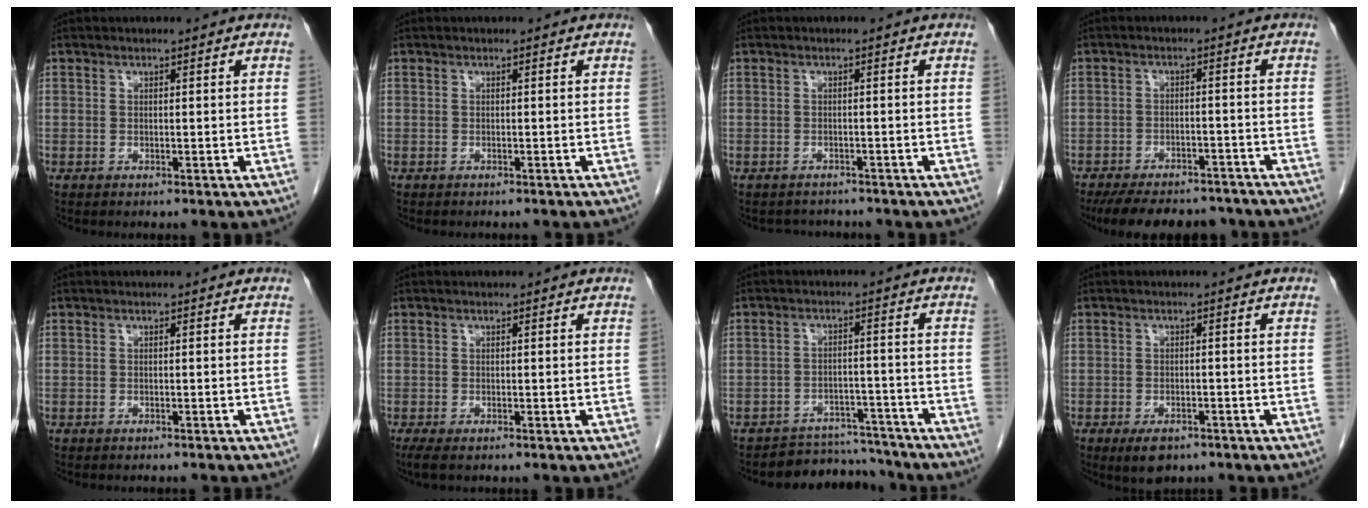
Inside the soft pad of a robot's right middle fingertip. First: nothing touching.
{"total": 2.4, "force": [-2.2, 0.3, 0.9], "torque": [-0.018, -0.005, -0.025]}
{"total": 2.8, "force": [-2.6, 1.0, -0.3], "torque": [0.001, -0.002, -0.039]}
{"total": 14.5, "force": [-12.5, 5.1, 5.4], "torque": [-0.105, 0.000, -0.167]}
{"total": 2.5, "force": [-2.3, 0.3, 1.0], "torque": [-0.019, -0.005, -0.026]}
{"total": 1.7, "force": [-1.3, 0.3, 1.2], "torque": [-0.025, -0.010, -0.021]}
{"total": 7.0, "force": [-6.7, 2.1, -0.9], "torque": [0.021, 0.021, -0.097]}
{"total": 4.2, "force": [-2.8, 2.1, 2.4], "torque": [-0.043, -0.004, -0.037]}